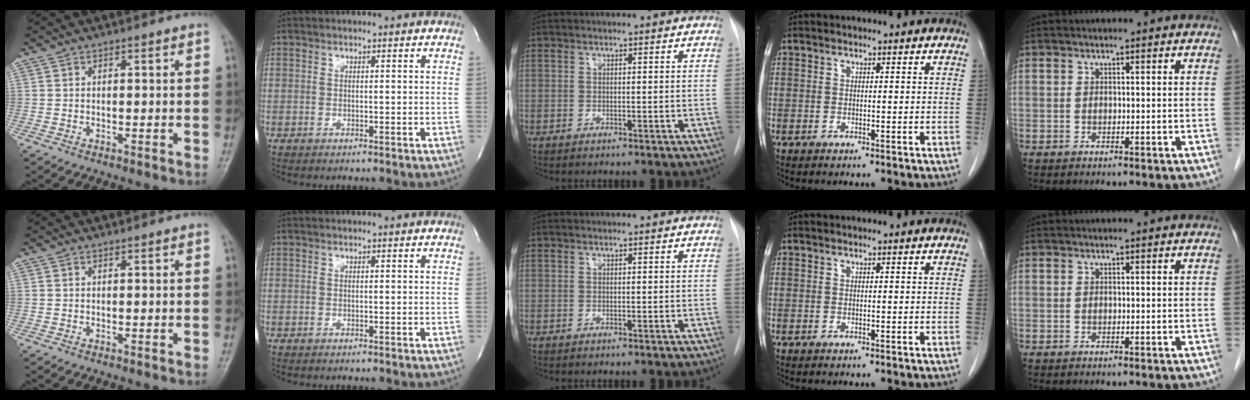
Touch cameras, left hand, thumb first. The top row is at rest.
{}